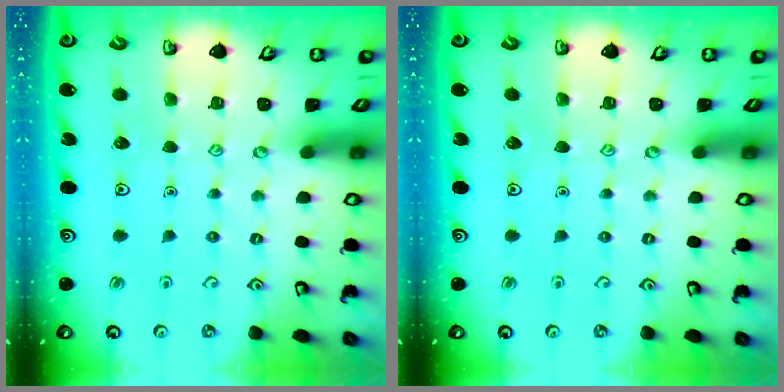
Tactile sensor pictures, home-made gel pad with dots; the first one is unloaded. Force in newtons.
{"total": 0.0}